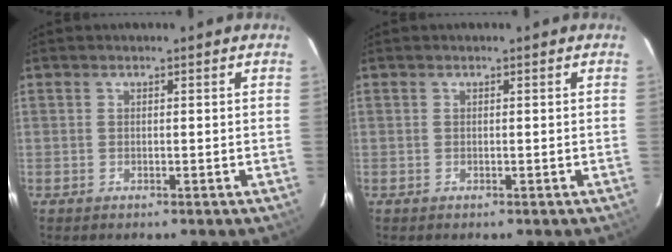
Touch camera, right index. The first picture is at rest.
{"total": 0.0}